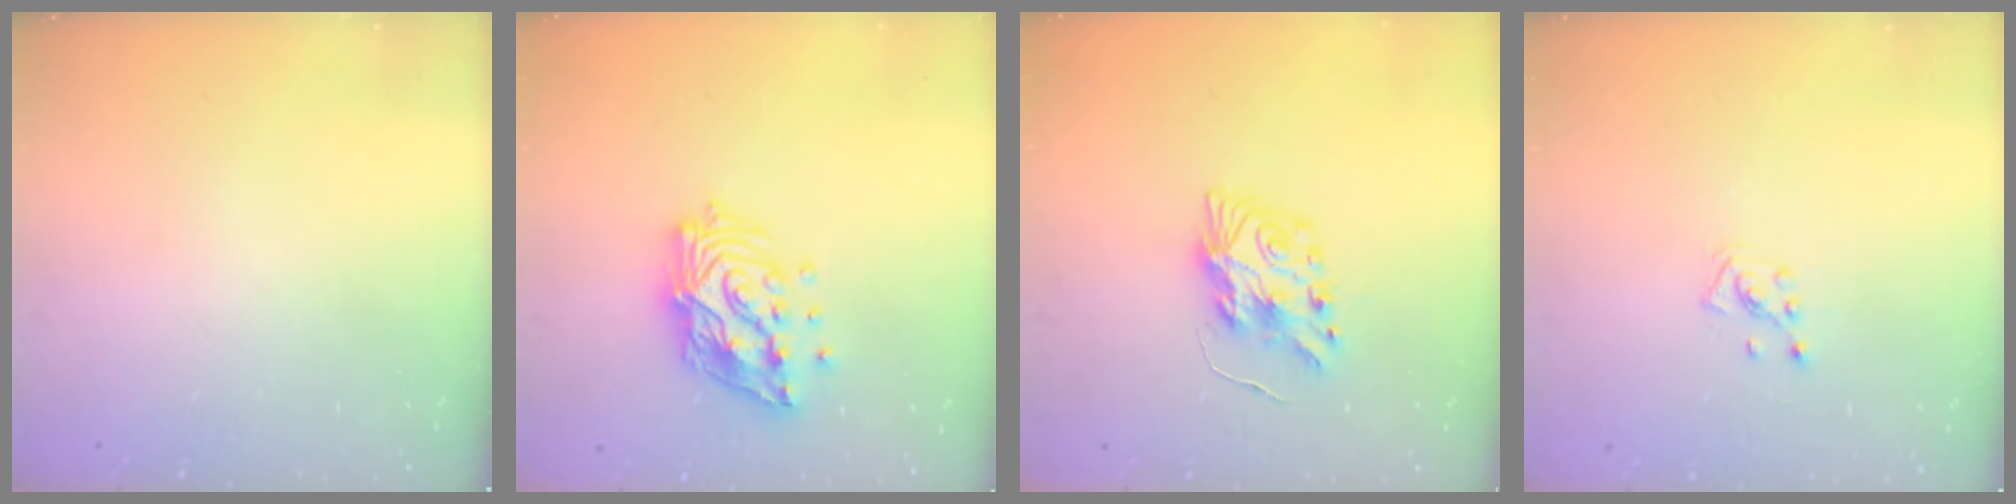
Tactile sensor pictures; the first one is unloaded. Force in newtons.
{"total": 17.9, "press": 17.8, "slide": 2.1}
{"total": 8.7, "press": 8.7, "slide": 0.3}
{"total": 2.6, "press": 2.6, "slide": 0.5}